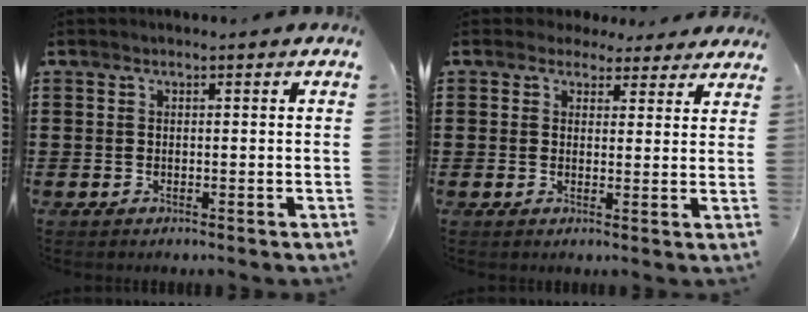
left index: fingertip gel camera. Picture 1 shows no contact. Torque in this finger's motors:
{"motor_torque": [2.14, 0.00, 0.29, -0.02]}